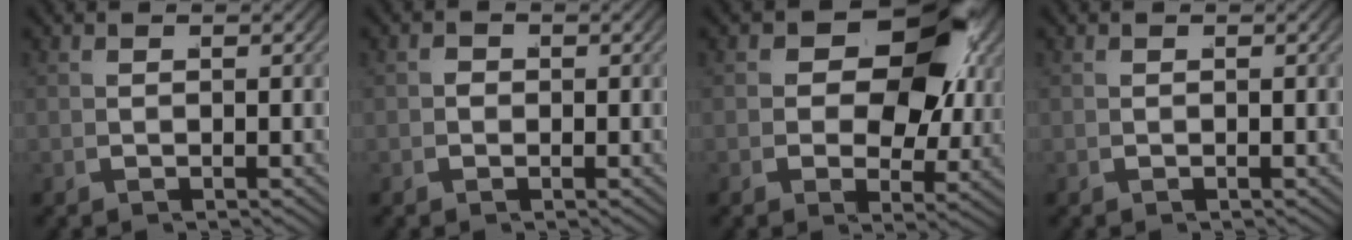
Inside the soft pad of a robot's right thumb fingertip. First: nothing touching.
{"total": 0.9, "force": [-0.3, 0.9, 0.3], "torque": [-0.006, -0.007, -0.005]}
{"total": 11.2, "force": [2.2, 7.0, 8.5], "torque": [-0.134, -0.022, 0.040]}
{"total": 0.0}